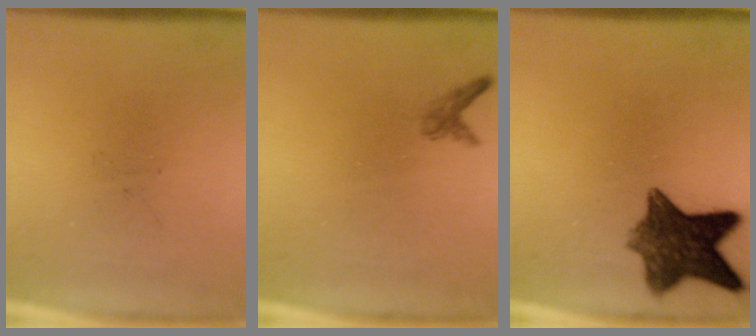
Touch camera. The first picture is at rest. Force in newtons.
{"total": 1.1}
{"total": 9.7}